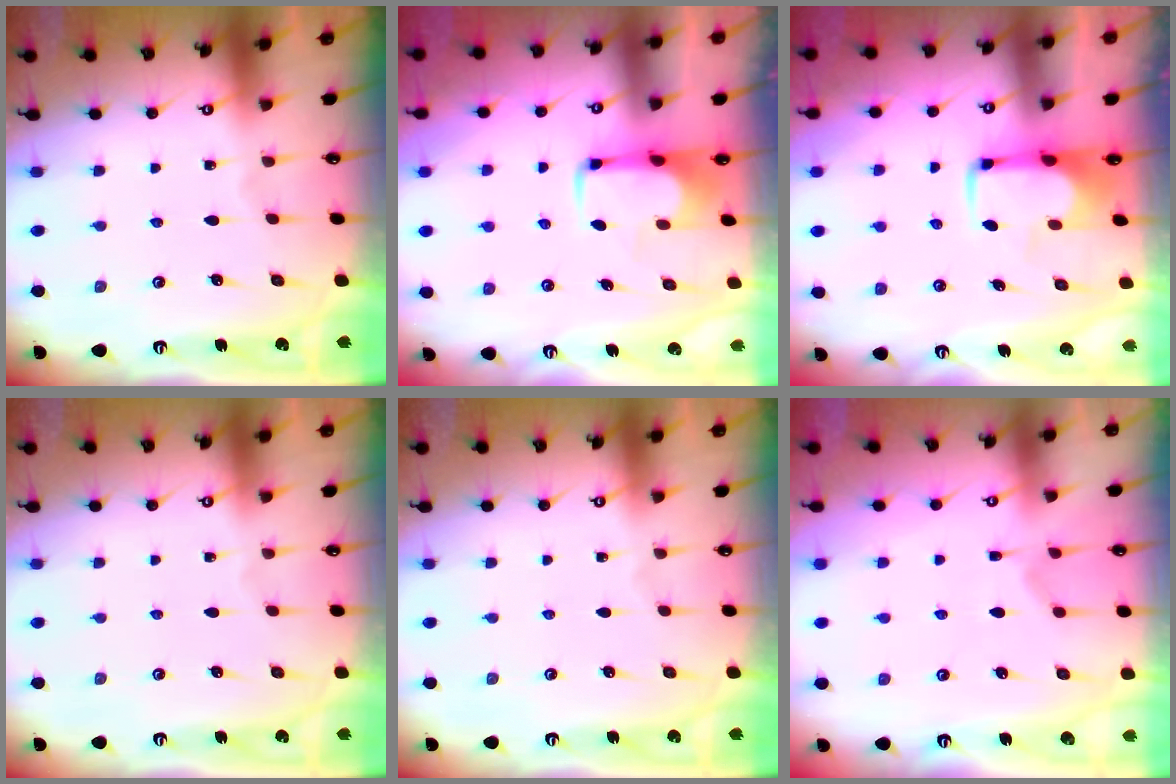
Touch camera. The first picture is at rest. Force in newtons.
{"total": 2.0, "press": 2.0, "slide": 0.4}
{"total": 1.8, "press": 1.8, "slide": 0.4}
{"total": 0.0}
{"total": 0.0}
{"total": 2.3, "press": 1.9, "slide": 1.3}